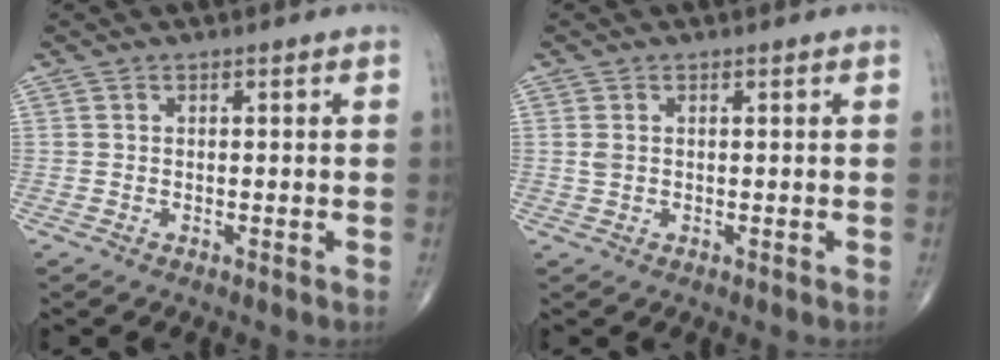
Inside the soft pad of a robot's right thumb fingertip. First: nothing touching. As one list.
[{"total": 1.1, "force": [0.3, 0.7, 0.8], "torque": [-0.022, 0.003, 0.010]}]